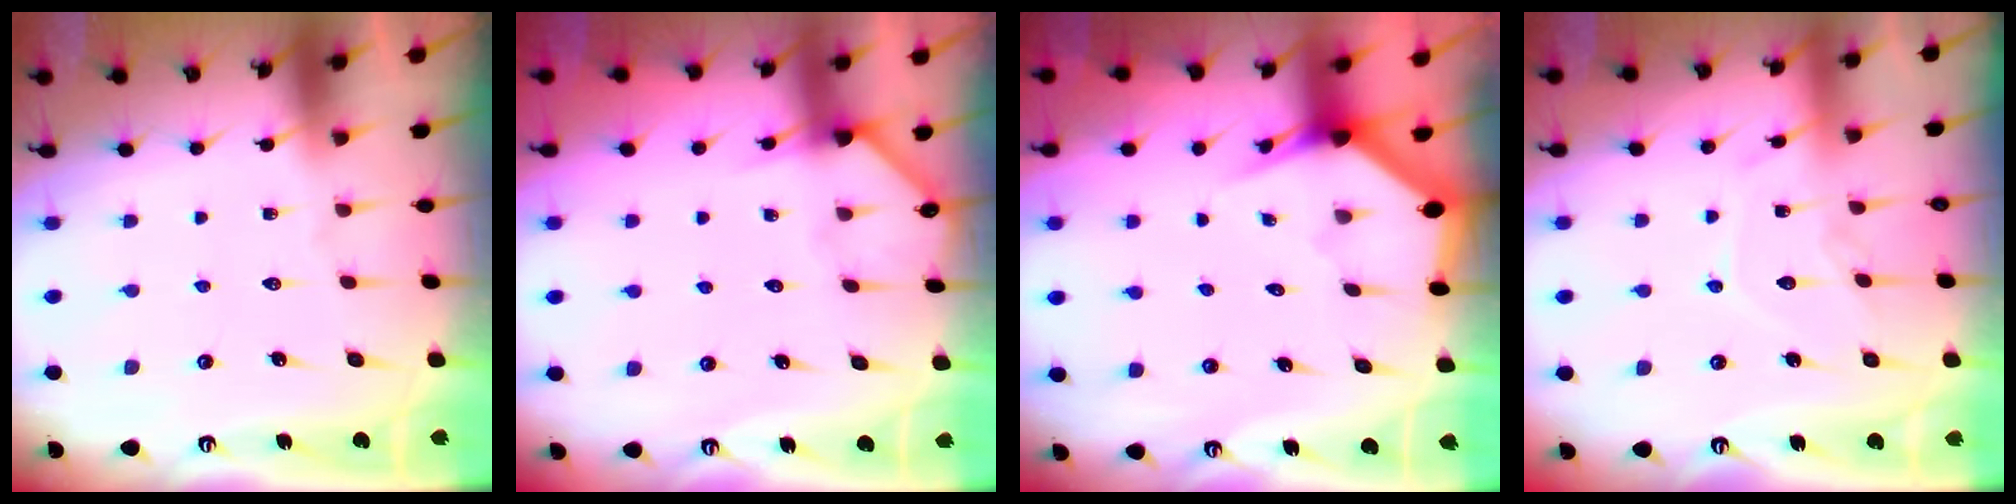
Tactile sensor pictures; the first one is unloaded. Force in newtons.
{"total": 4.3, "press": 4.3, "slide": 0.2}
{"total": 2.7, "press": 2.7, "slide": 0.1}
{"total": 9.0, "press": 9.0, "slide": 0.1}